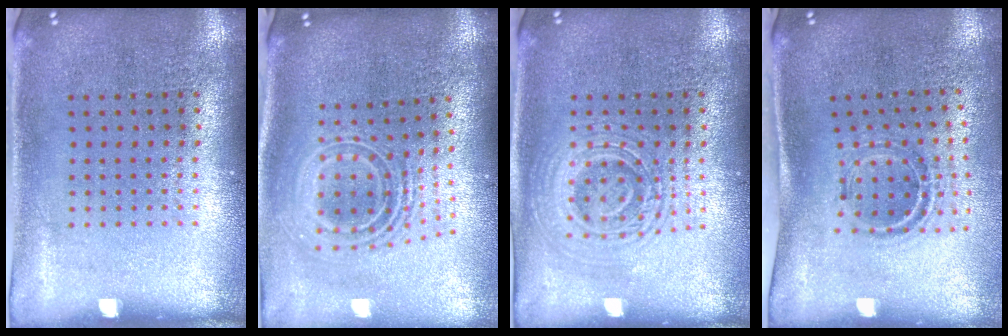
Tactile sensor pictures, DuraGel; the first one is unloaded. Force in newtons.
{"total": 2.3, "press": 1.7, "slide": 1.6}
{"total": 2.8, "press": 2.8, "slide": 0.5}
{"total": 1.1, "press": 1.0, "slide": 0.4}